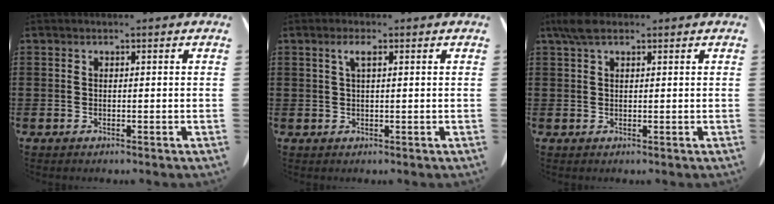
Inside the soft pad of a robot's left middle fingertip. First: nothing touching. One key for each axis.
{"total": 2.3, "fx": 1.0, "fy": 0.5, "fz": 2.0, "tx": -0.043, "ty": 0.004, "tz": 0.016}
{"total": 2.9, "fx": 1.6, "fy": 1.1, "fz": 2.1, "tx": -0.046, "ty": 0.003, "tz": 0.031}